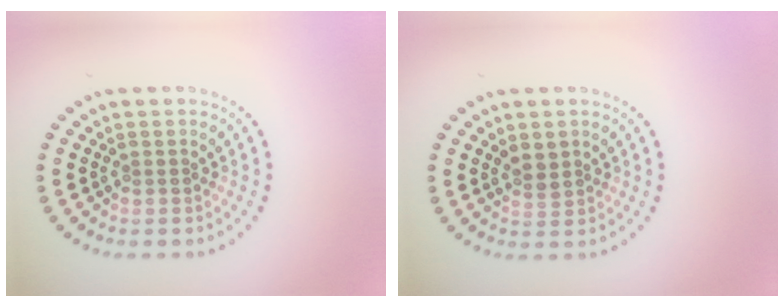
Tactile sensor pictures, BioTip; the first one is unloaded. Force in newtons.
{"total": 1.6, "press": 1.3, "slide": 0.9}